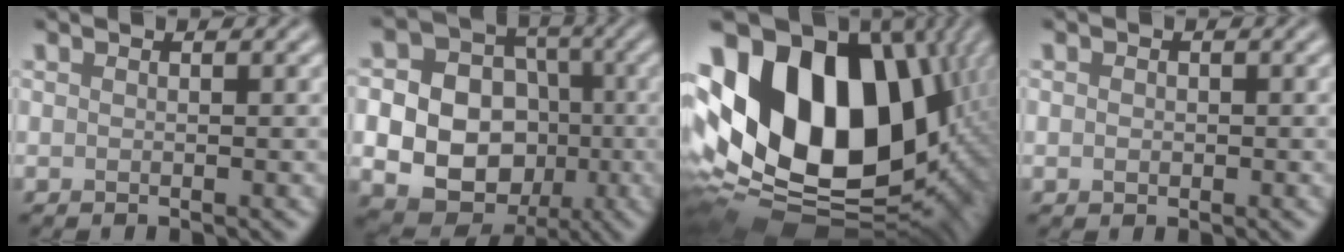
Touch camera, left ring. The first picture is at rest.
{"total": 14.8, "force": [-2.4, 13.3, 6.0], "torque": [-0.135, -0.007, -0.047]}
{"total": 19.7, "force": [3.3, 13.4, 14.1], "torque": [-0.281, 0.007, 0.068]}
{"total": 0.8, "force": [0.0, 0.7, 0.4], "torque": [-0.005, -0.002, -0.002]}